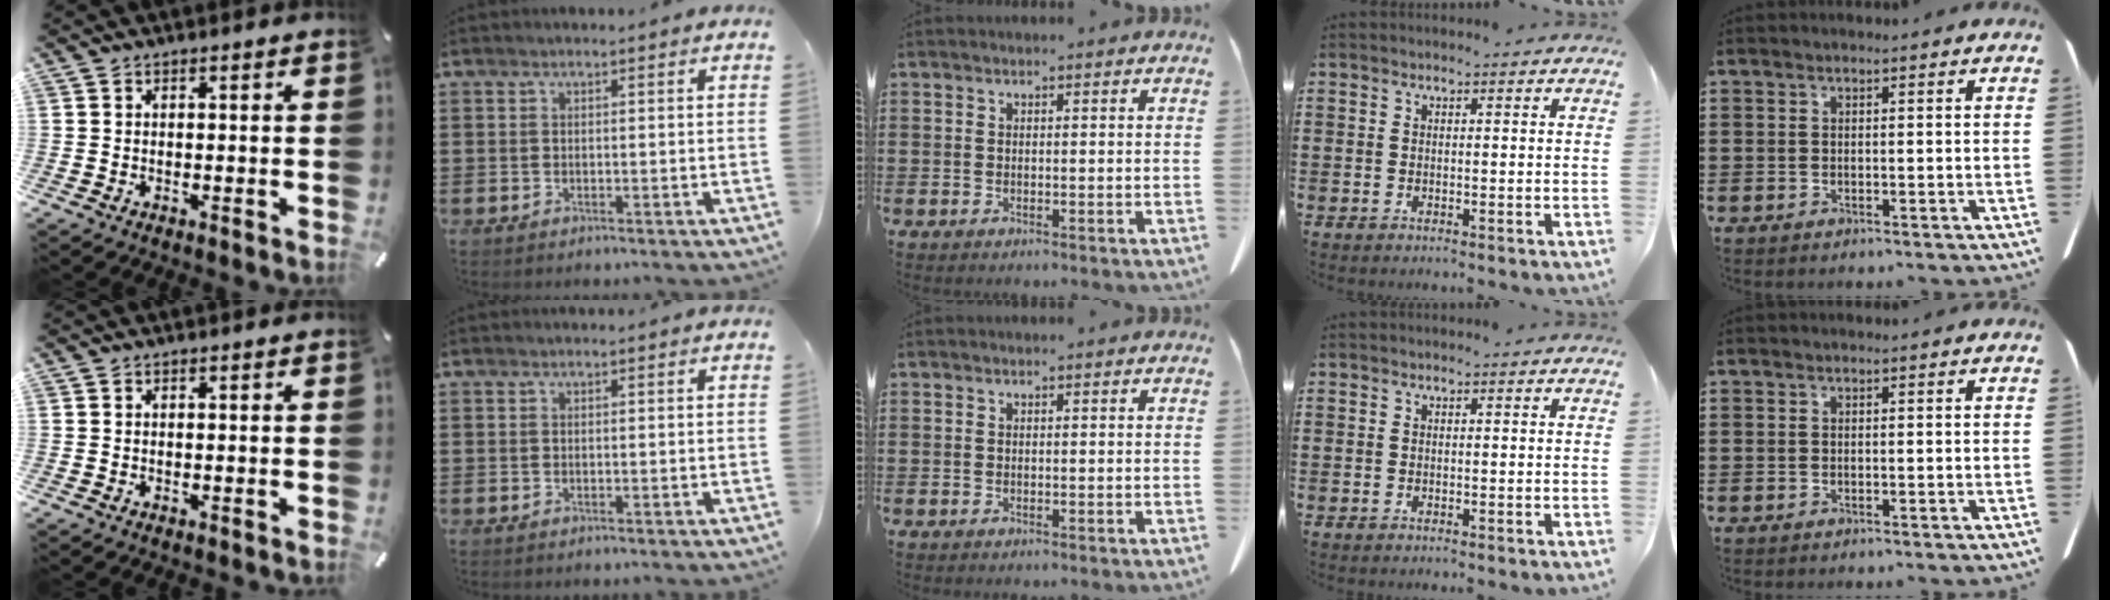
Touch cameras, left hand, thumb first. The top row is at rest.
{}